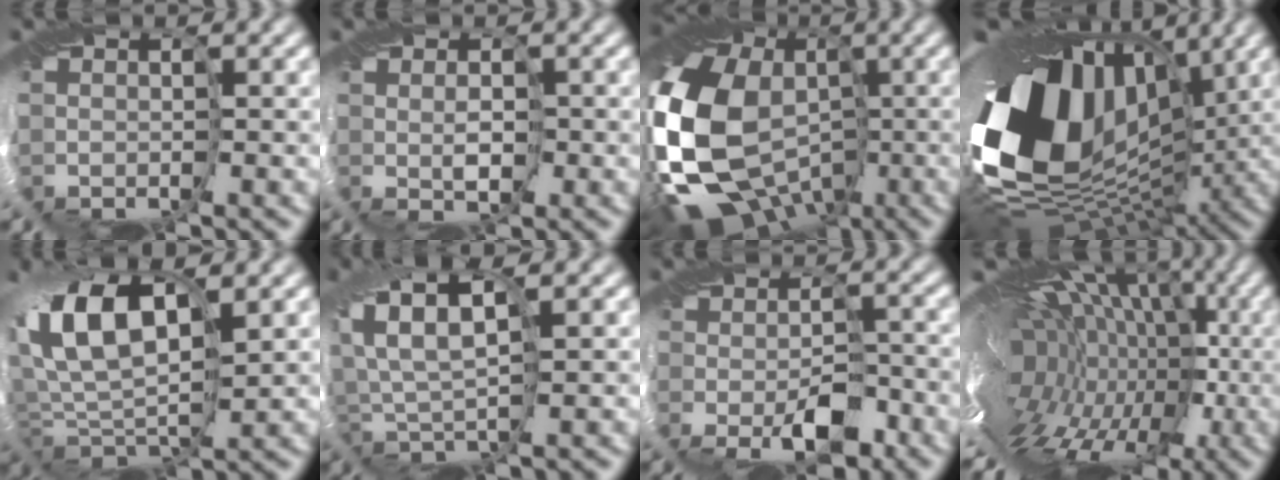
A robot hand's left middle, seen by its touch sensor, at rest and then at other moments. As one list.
[{"total": 0.9, "force": [-0.2, 0.2, 0.9], "torque": [-0.012, -0.002, -0.002]}, {"total": 16.5, "force": [-4.6, 11.4, 11.0], "torque": [-0.239, 0.000, -0.097]}, {"total": 16.6, "force": [1.4, 11.1, 12.3], "torque": [-0.241, -0.043, 0.029]}, {"total": 9.5, "force": [1.9, 4.7, 8.1], "torque": [-0.159, 0.007, 0.026]}, {"total": 5.8, "force": [1.4, 2.1, 5.2], "torque": [-0.102, 0.014, 0.017]}, {"total": 2.0, "force": [-1.7, 0.4, 0.9], "torque": [-0.005, -0.004, -0.029]}, {"total": 17.1, "force": [-2.0, 11.4, 12.7], "torque": [-0.126, 0.016, -0.045]}]